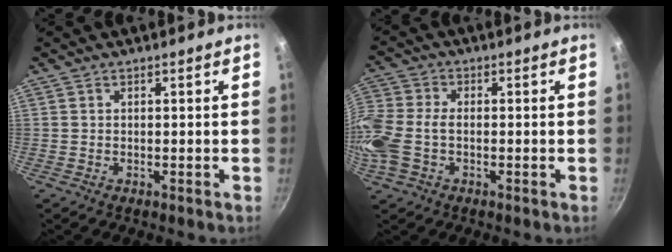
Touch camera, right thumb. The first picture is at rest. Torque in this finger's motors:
{"motor_torque": [0.32, 0.43, 0.84, -0.74, 0.30]}